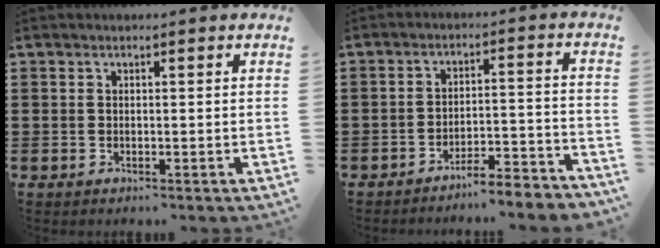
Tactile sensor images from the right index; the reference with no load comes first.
{"total": 4.7, "force": [-4.5, -0.4, 1.3], "torque": [-0.026, -0.007, -0.092]}